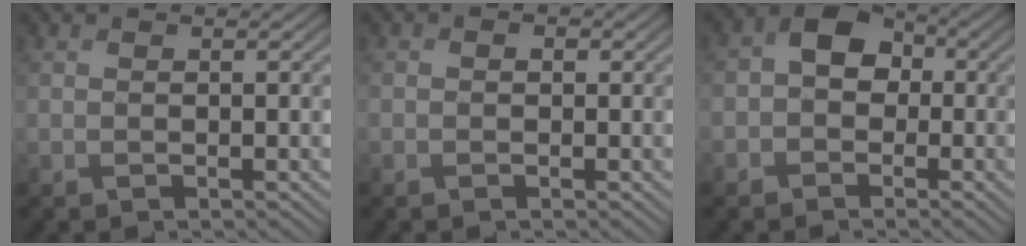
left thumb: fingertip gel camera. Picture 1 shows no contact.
{"total": 1.3, "force": [-0.1, 1.1, 0.7], "torque": [-0.011, -0.005, -0.003]}
{"total": 5.8, "force": [-0.7, 4.7, 3.3], "torque": [-0.061, 0.005, -0.037]}